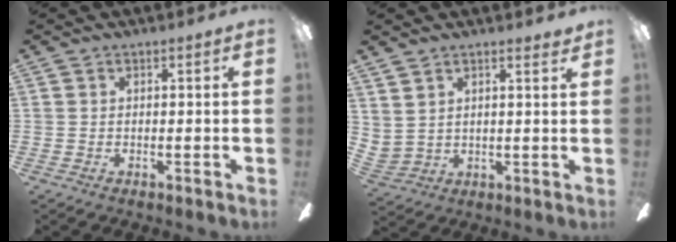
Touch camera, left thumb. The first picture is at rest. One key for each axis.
{"total": 4.3, "fx": 3.9, "fy": 1.7, "fz": 0.8, "tx": -0.020, "ty": -0.018, "tz": 0.074}